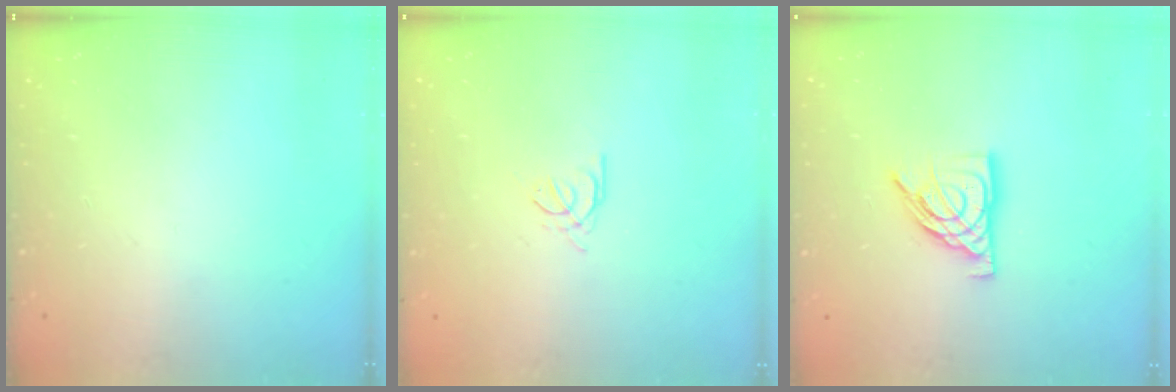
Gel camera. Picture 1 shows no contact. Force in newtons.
{"total": 1.2, "press": 1.1, "slide": 0.4}
{"total": 11.1, "press": 11.0, "slide": 1.0}